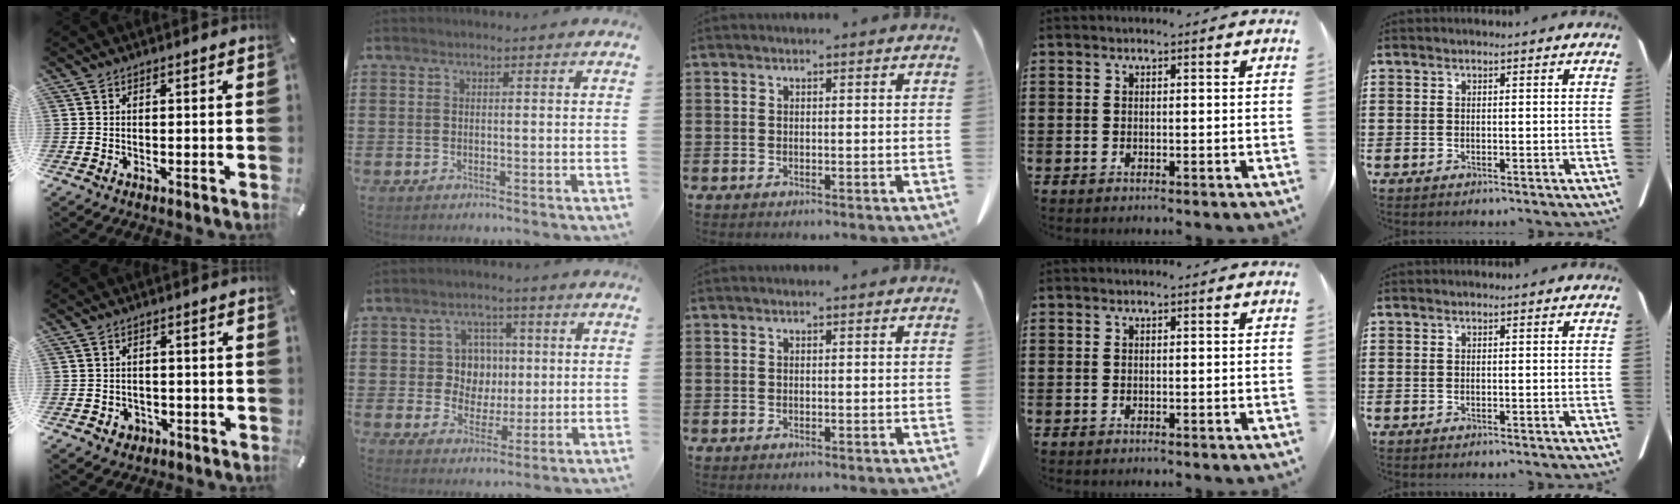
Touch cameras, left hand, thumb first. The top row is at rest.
{"thumb": {"total": 2.7, "force": [-0.9, 2.5, 0.8], "torque": [-0.008, 0.000, -0.020]}, "index": {"total": 6.4, "force": [1.0, 5.8, 2.4], "torque": [-0.064, 0.017, 0.016]}}